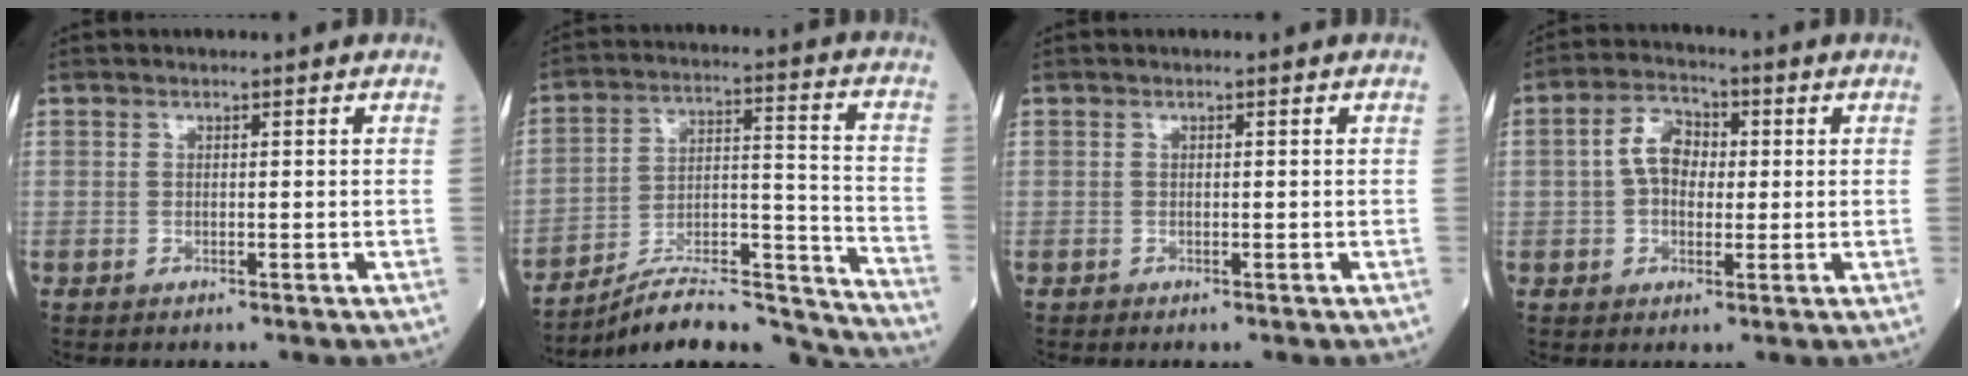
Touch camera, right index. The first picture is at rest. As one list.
[{"total": 19.6, "force": [-18.8, 1.4, 5.6], "torque": [-0.073, 0.039, -0.295]}, {"total": 0.0}, {"total": 6.1, "force": [0.5, 4.1, 4.6], "torque": [-0.094, 0.022, 0.004]}]